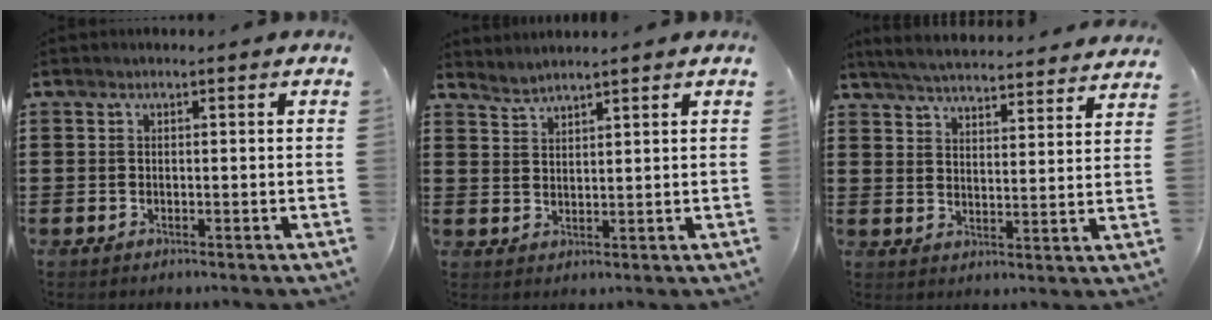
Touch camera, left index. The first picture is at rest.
{"total": 2.0, "force": [2.0, -0.3, -0.2], "torque": [-0.002, -0.004, 0.039]}
{"total": 5.0, "force": [4.9, -0.3, 0.9], "torque": [-0.039, -0.033, 0.085]}